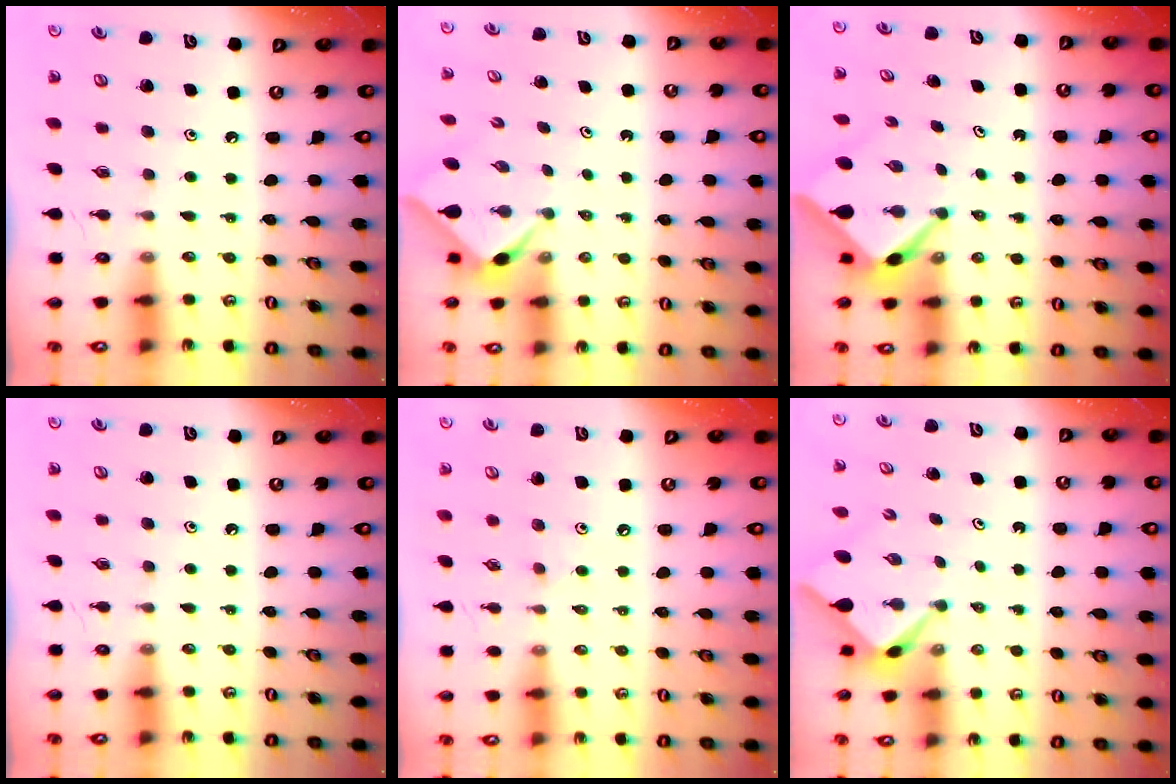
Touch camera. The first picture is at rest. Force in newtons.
{"total": 2.3, "press": 2.3, "slide": 0.1}
{"total": 3.8, "press": 3.8, "slide": 0.2}
{"total": 0.0}
{"total": 2.7, "press": 2.6, "slide": 0.5}
{"total": 2.4, "press": 2.4, "slide": 0.2}